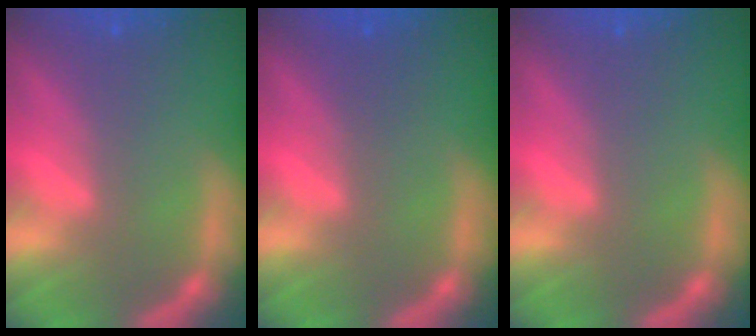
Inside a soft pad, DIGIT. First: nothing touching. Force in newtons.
{"total": 1.0}
{"total": 0.0}